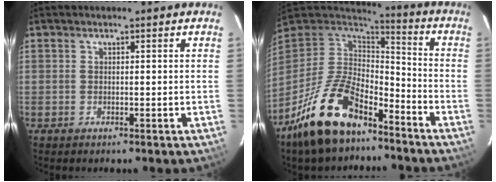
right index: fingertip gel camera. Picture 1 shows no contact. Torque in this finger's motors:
{"motor_torque": [1.11, -1.02, 0.90, 0.21]}